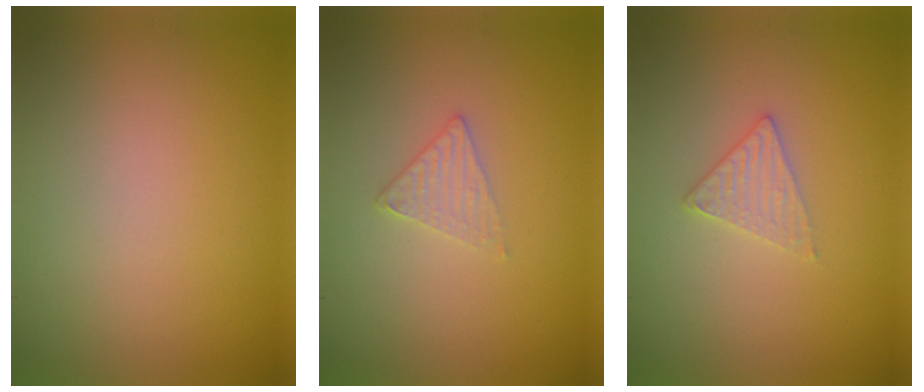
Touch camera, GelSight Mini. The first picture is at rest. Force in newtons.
{"total": 1.6, "press": 1.6, "slide": 0.2}
{"total": 1.8, "press": 1.8, "slide": 0.3}